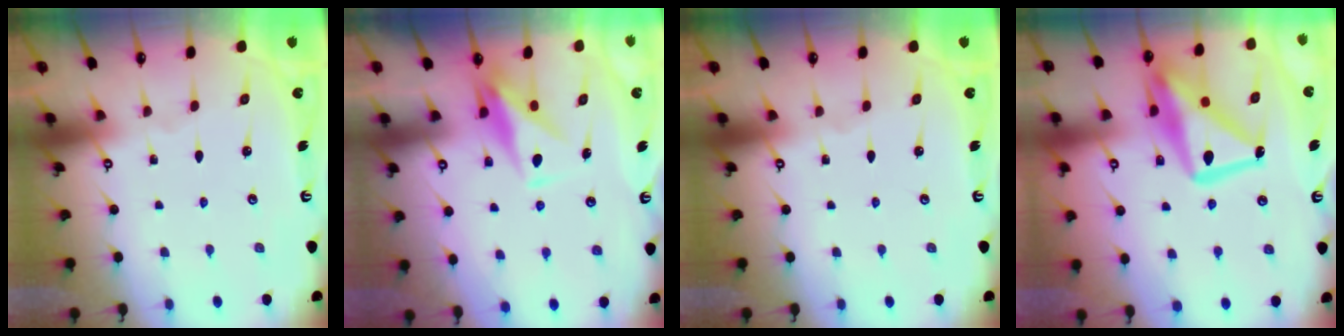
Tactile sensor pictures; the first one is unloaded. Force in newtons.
{"total": 8.8, "press": 8.8, "slide": 0.1}
{"total": 0.0}
{"total": 18.9, "press": 18.8, "slide": 1.9}